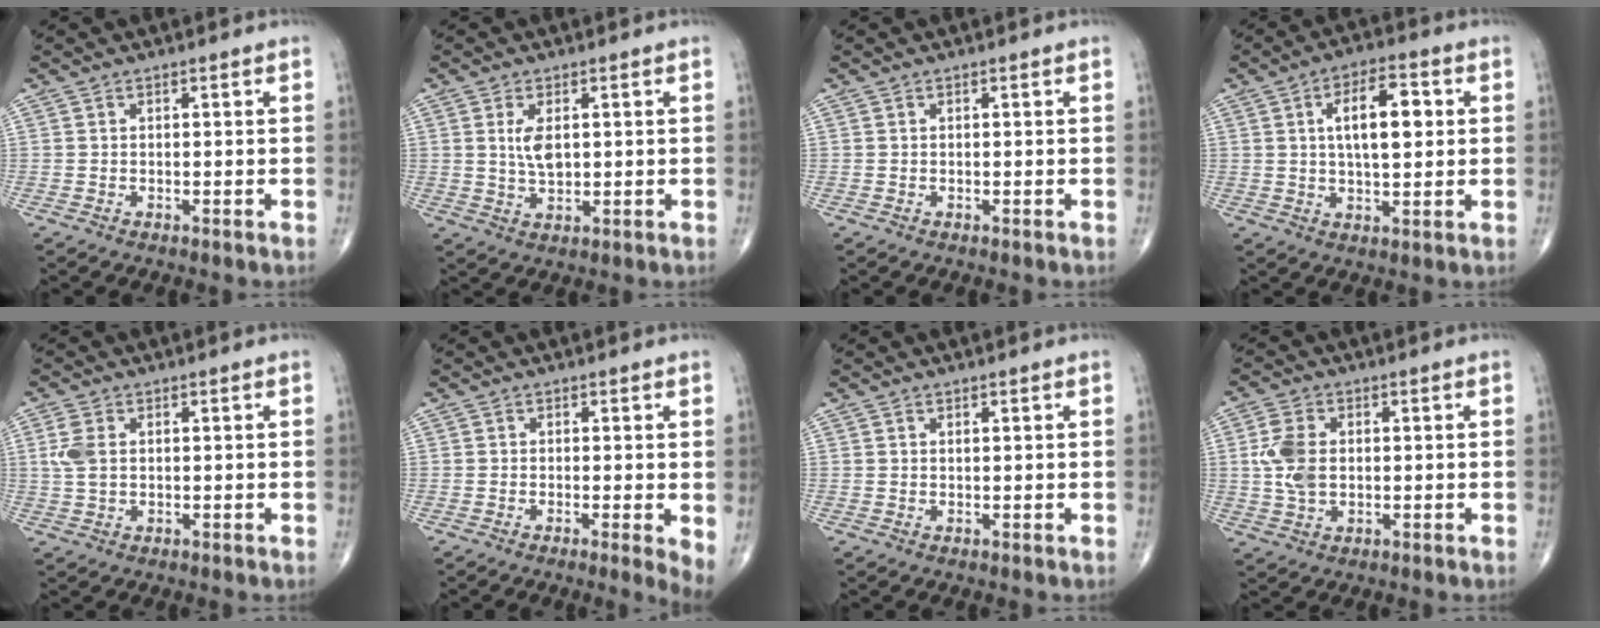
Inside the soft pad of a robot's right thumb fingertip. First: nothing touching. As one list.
[{"total": 4.7, "force": [1.0, 2.4, 3.9], "torque": [-0.075, -0.009, 0.024]}, {"total": 0.0}, {"total": 10.6, "force": [2.1, 4.7, 9.3], "torque": [-0.135, 0.005, 0.032]}, {"total": 4.1, "force": [0.8, 2.5, 3.1], "torque": [-0.082, 0.005, 0.018]}, {"total": 3.5, "force": [-0.2, 0.6, 3.5], "torque": [-0.053, -0.012, -0.008]}, {"total": 0.6, "force": [0.4, 0.2, 0.3], "torque": [-0.006, -0.001, 0.007]}, {"total": 6.9, "force": [0.6, 4.5, 5.2], "torque": [-0.111, 0.003, 0.014]}]